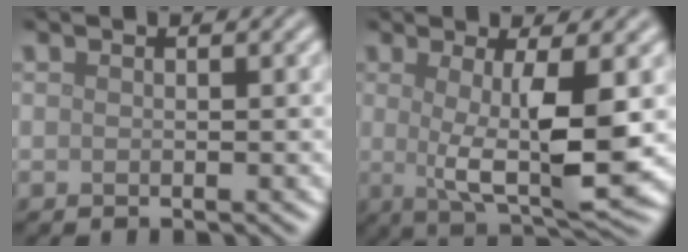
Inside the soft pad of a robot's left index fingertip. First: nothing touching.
{"total": 6.8, "force": [0.3, 1.3, 6.6], "torque": [-0.110, -0.010, 0.008]}